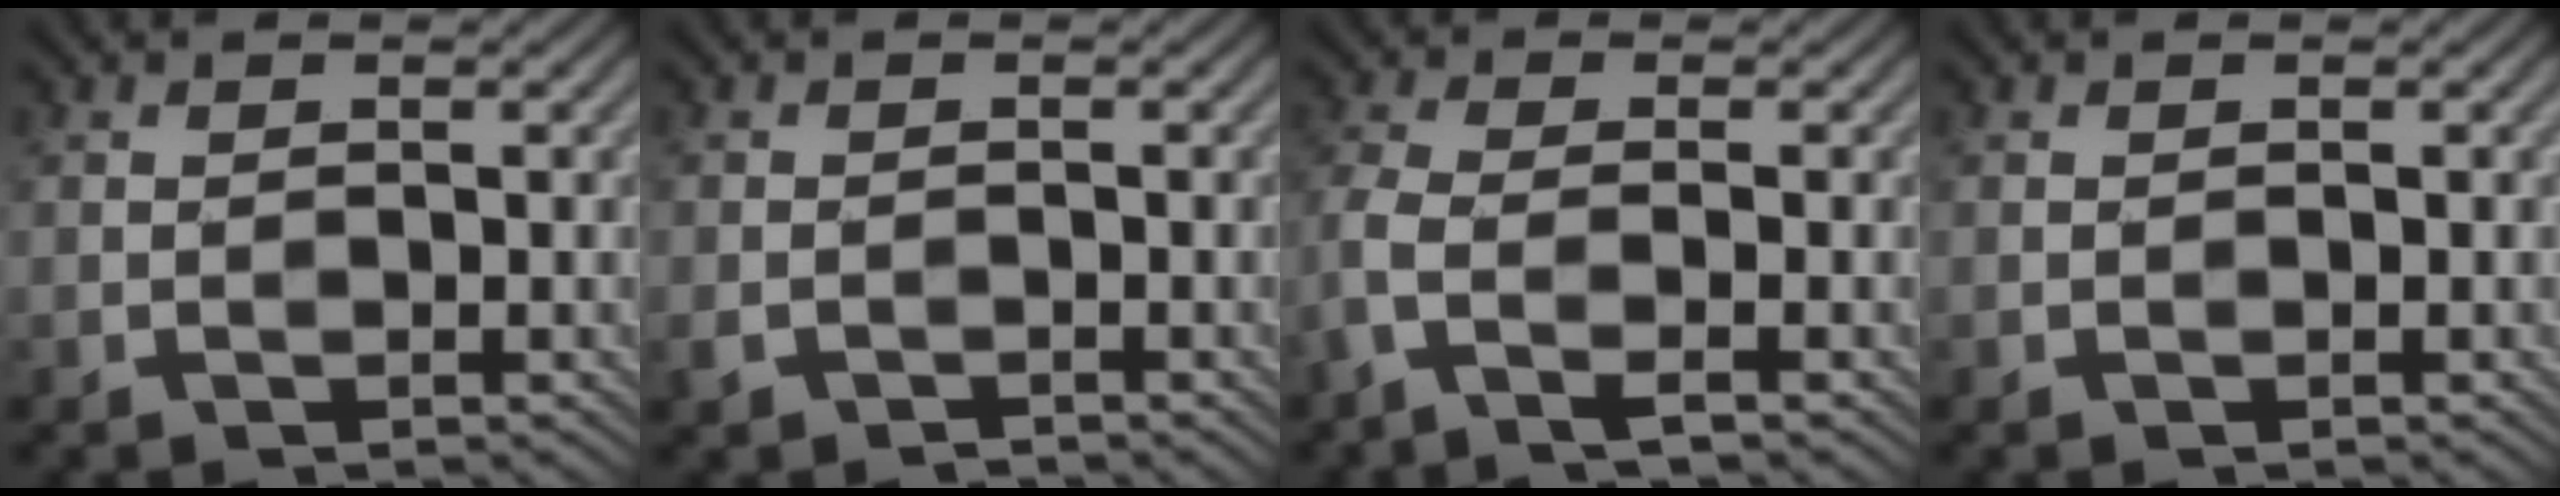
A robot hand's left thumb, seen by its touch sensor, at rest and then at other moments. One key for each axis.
{"total": 1.6, "fx": -1.2, "fy": 0.8, "fz": 0.7, "tx": -0.017, "ty": -0.003, "tz": -0.026}
{"total": 4.3, "fx": -2.1, "fy": 0.9, "fz": 3.6, "tx": -0.092, "ty": -0.003, "tz": -0.060}
{"total": 0.0}